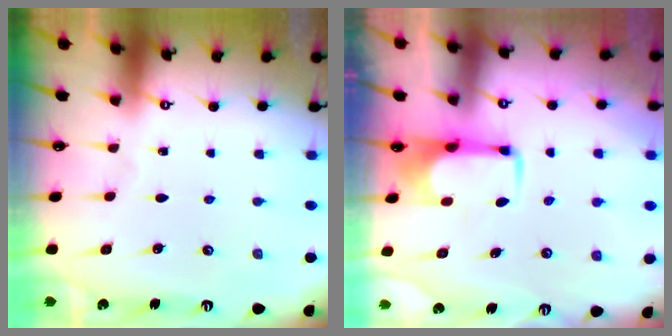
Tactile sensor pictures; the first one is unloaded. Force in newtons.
{"total": 2.0, "press": 1.9, "slide": 0.4}